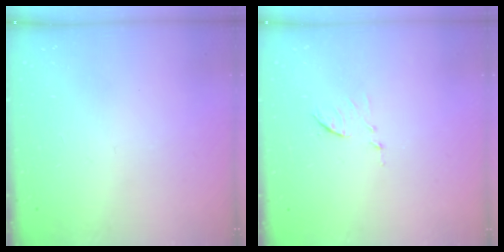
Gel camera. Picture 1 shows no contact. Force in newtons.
{"total": 6.2, "press": 6.2, "slide": 0.2}